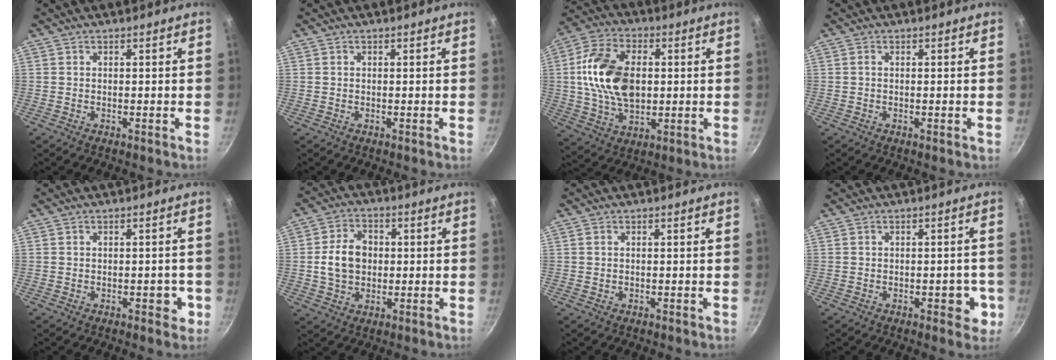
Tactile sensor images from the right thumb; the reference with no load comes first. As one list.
[{"total": 0.0}, {"total": 16.9, "force": [1.4, 10.9, 12.9], "torque": [-0.220, 0.007, 0.021]}, {"total": 0.6, "force": [-0.1, 0.1, 0.6], "torque": [-0.011, 0.001, -0.003]}, {"total": 3.1, "force": [-1.0, 1.9, 2.2], "torque": [0.000, 0.012, -0.013]}, {"total": 8.5, "force": [0.2, 6.6, 5.4], "torque": [-0.076, 0.012, 0.000]}, {"total": 0.0}, {"total": 4.9, "force": [-1.5, 2.8, 3.8], "torque": [-0.017, 0.010, -0.019]}]